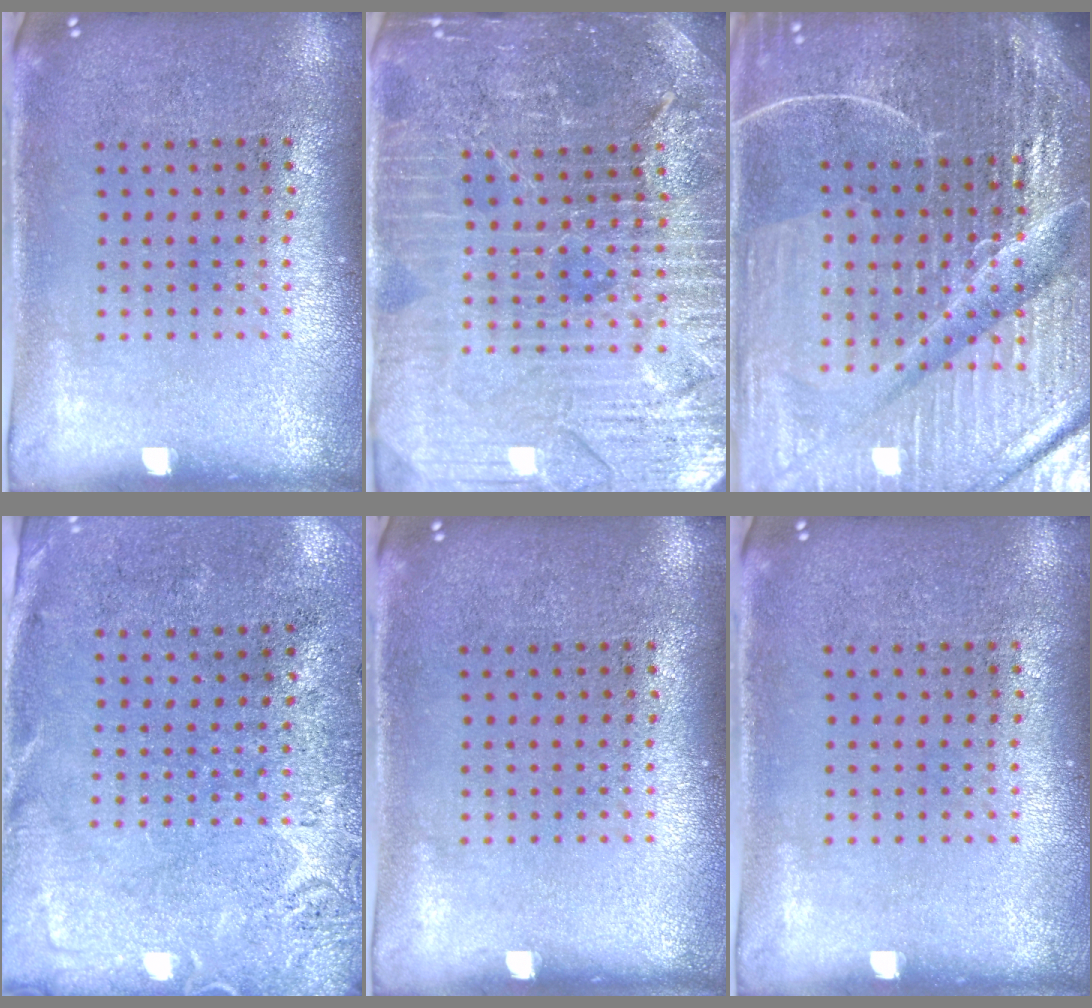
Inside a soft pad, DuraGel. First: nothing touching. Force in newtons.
{"total": 4.9, "press": 4.6, "slide": 1.7}
{"total": 7.1, "press": 6.2, "slide": 3.5}
{"total": 2.6, "press": 2.1, "slide": 1.6}
{"total": 0.0}
{"total": 0.0}